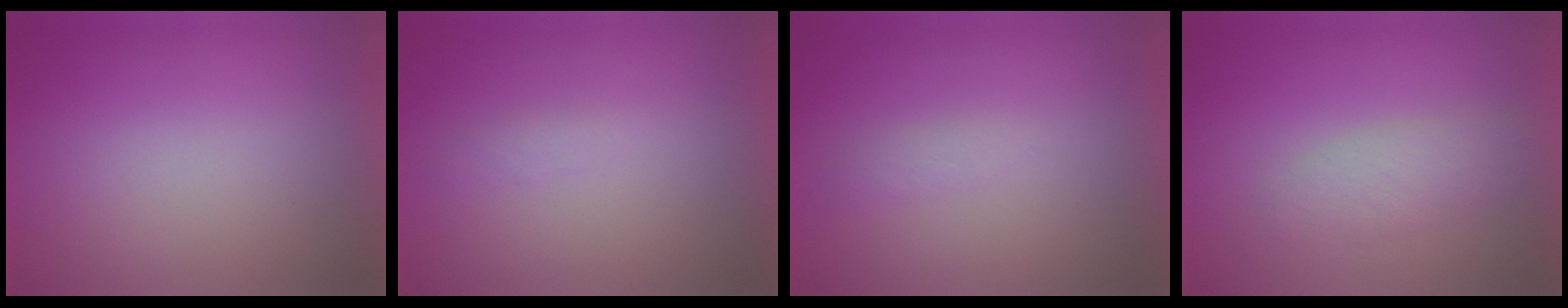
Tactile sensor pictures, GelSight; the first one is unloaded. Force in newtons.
{"total": 1.2}
{"total": 1.4}
{"total": 2.9}